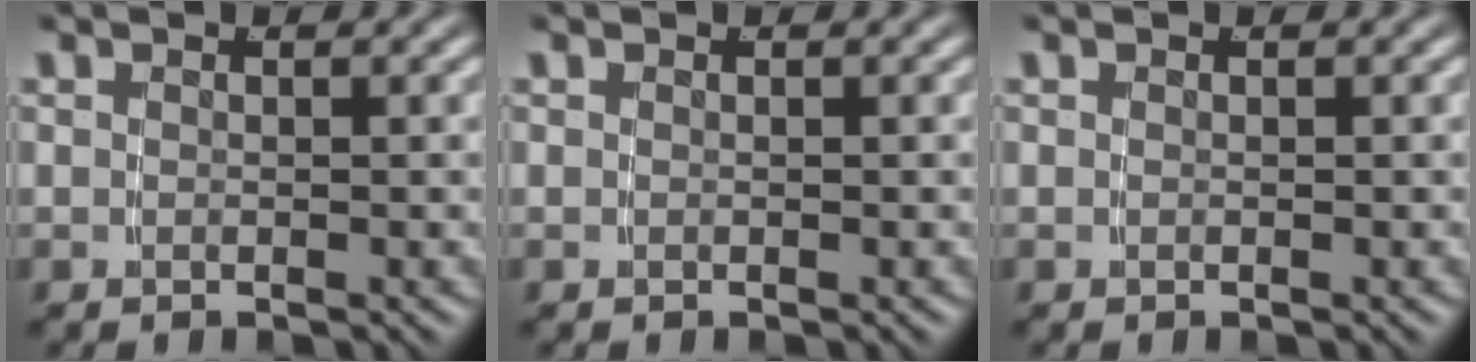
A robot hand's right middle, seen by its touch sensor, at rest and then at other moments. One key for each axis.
{"total": 0.0}
{"total": 0.0}